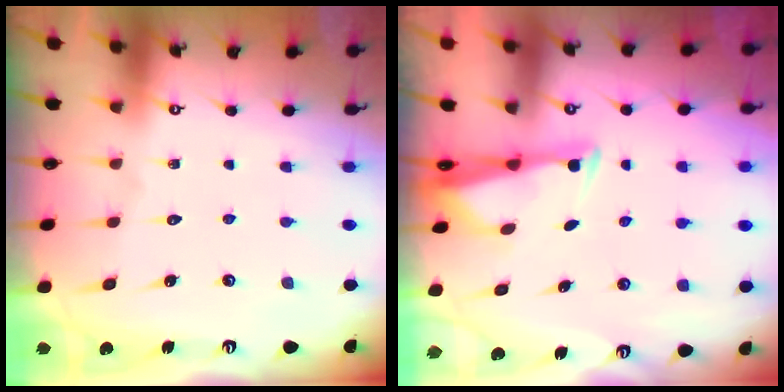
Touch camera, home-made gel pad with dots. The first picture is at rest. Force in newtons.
{"total": 2.9, "press": 2.8, "slide": 0.8}